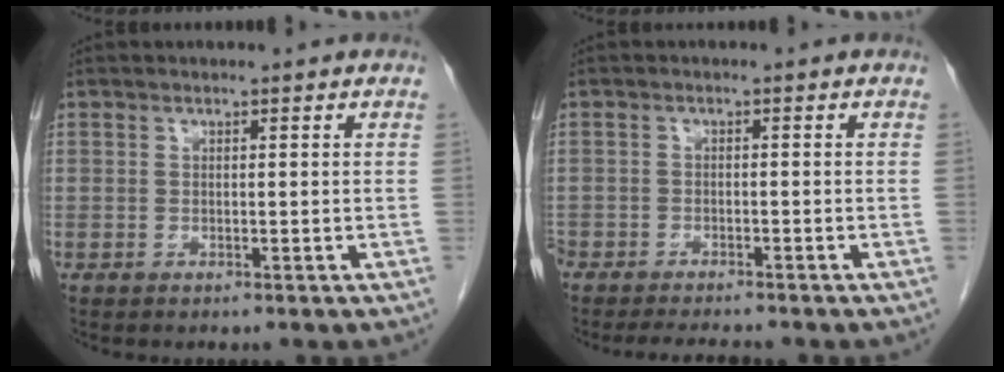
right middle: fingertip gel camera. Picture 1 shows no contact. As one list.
[{"total": 5.4, "force": [-5.0, 1.0, 1.9], "torque": [-0.024, -0.012, -0.079]}]